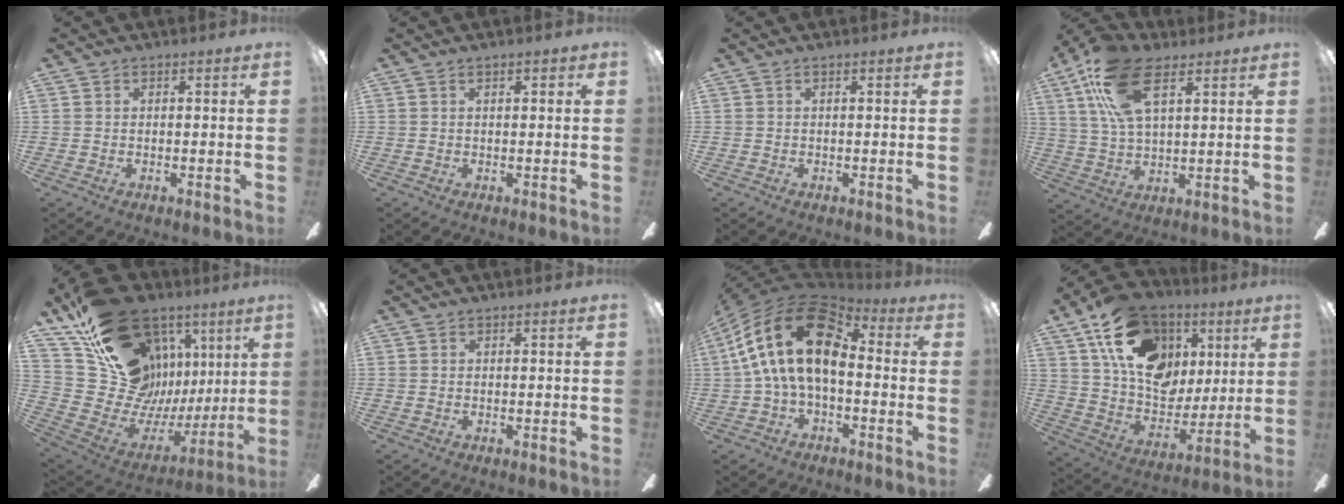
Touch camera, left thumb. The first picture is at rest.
{"total": 0.7, "force": [0.4, 0.4, 0.3], "torque": [0.001, -0.001, 0.006]}
{"total": 0.0}
{"total": 17.3, "force": [8.8, 8.1, 12.5], "torque": [-0.254, -0.009, 0.158]}
{"total": 26.4, "force": [14.8, 18.1, 12.1], "torque": [-0.172, -0.115, 0.322]}
{"total": 0.0}
{"total": 20.5, "force": [4.3, 11.4, 16.5], "torque": [-0.322, 0.001, 0.076]}
{"total": 21.8, "force": [9.6, 15.1, 12.5], "torque": [-0.219, -0.028, 0.180]}